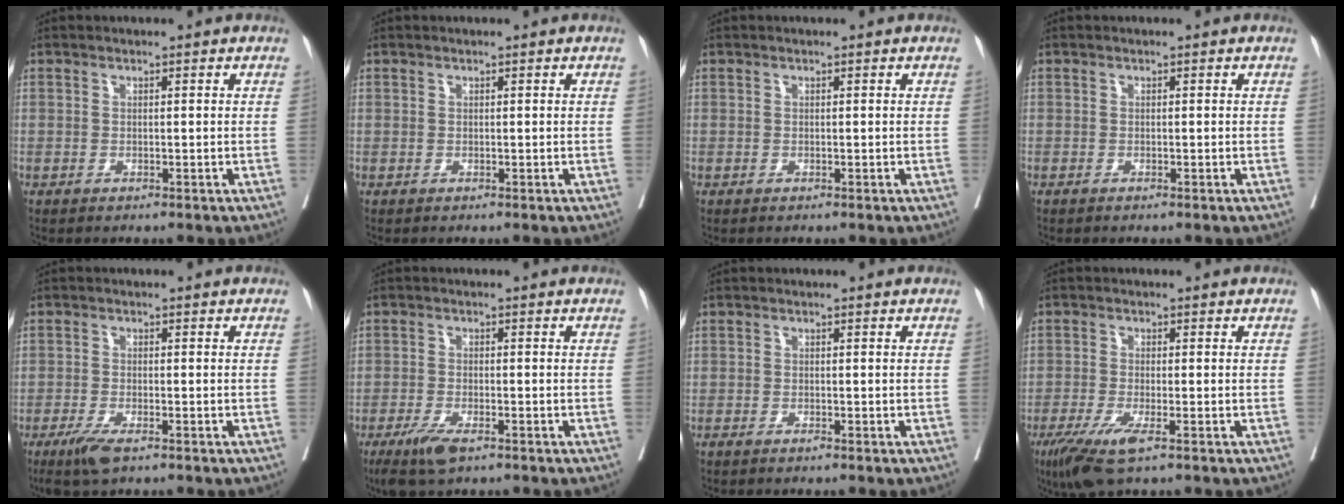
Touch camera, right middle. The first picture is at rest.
{"total": 0.0}
{"total": 0.0}
{"total": 0.0}
{"total": 4.0, "force": [-2.7, 0.8, 2.9], "torque": [-0.059, -0.009, -0.048]}
{"total": 4.9, "force": [-3.2, 1.2, 3.5], "torque": [-0.071, -0.010, -0.056]}
{"total": 0.5, "force": [-0.5, 0.0, 0.3], "torque": [-0.009, -0.001, -0.007]}
{"total": 5.8, "force": [-3.4, 0.8, 4.7], "torque": [-0.091, -0.018, -0.060]}